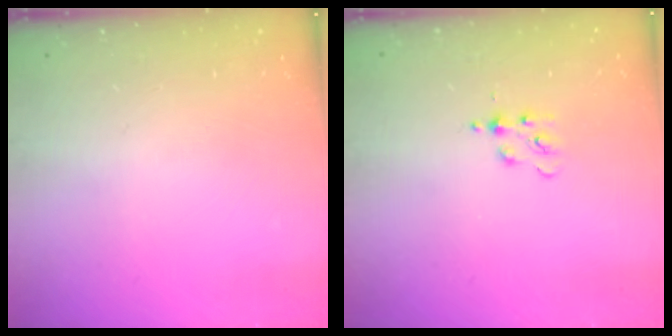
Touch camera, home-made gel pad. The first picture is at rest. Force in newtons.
{"total": 3.4, "press": 3.4, "slide": 0.4}